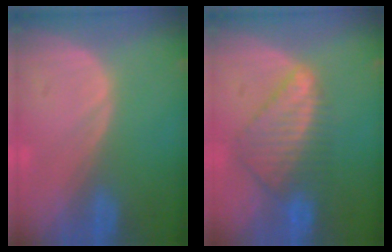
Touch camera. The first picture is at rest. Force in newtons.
{"total": 8.1, "press": 7.2, "slide": 3.7}